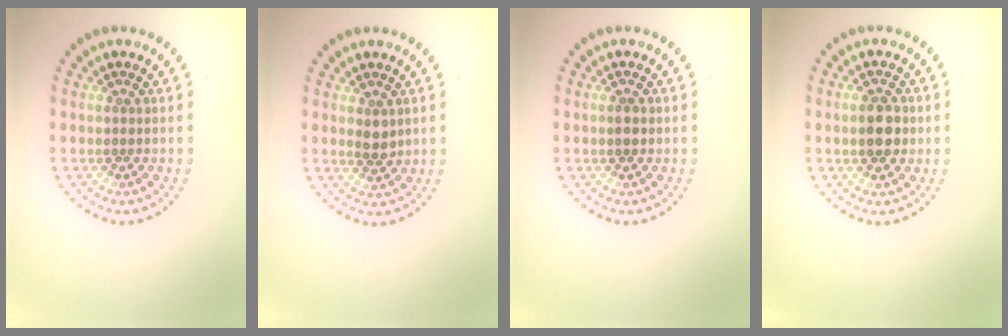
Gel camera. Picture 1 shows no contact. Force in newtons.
{"total": 1.6, "press": 1.5, "slide": 0.4}
{"total": 1.2, "press": 1.2, "slide": 0.2}
{"total": 3.0, "press": 3.0, "slide": 0.1}